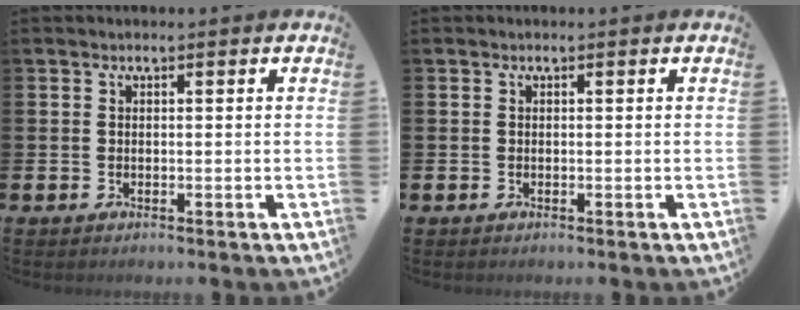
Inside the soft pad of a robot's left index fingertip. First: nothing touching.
{"total": 0.0}